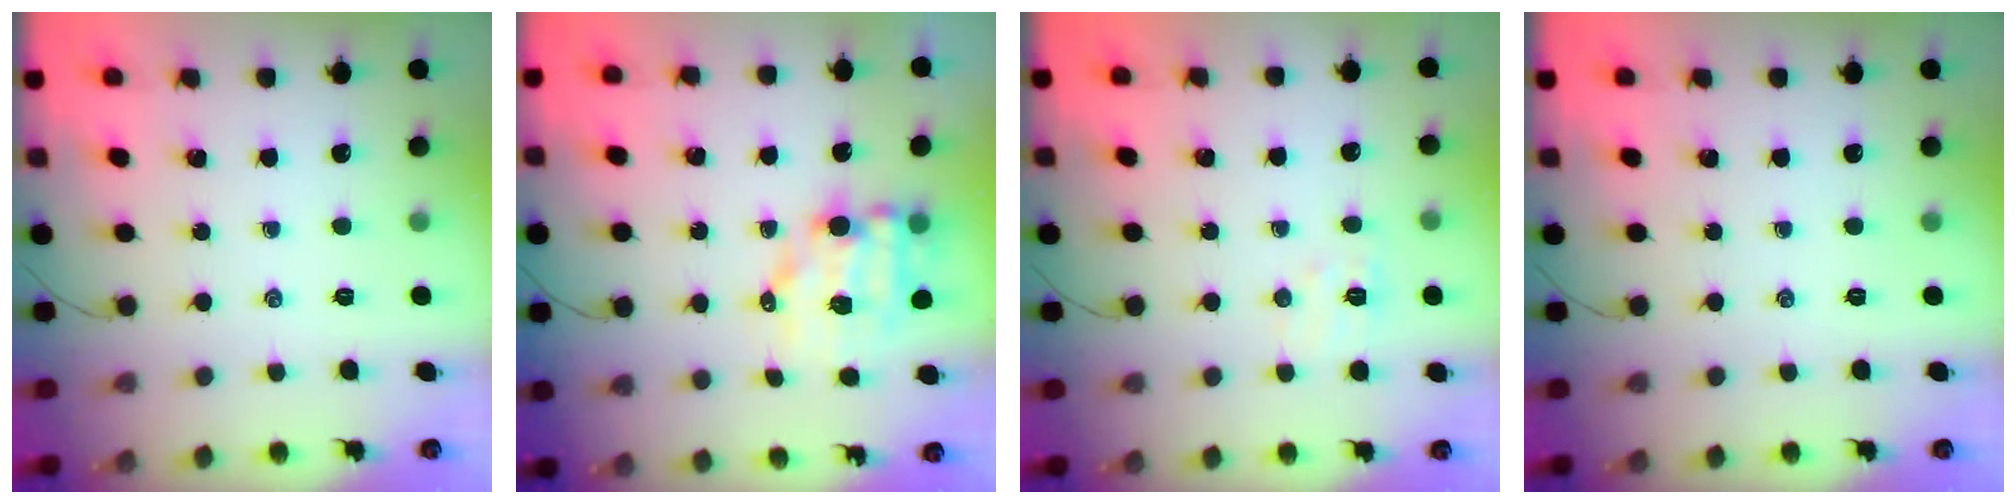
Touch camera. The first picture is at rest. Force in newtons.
{"total": 8.7, "press": 8.6, "slide": 1.6}
{"total": 5.7, "press": 5.6, "slide": 1.1}
{"total": 0.0}